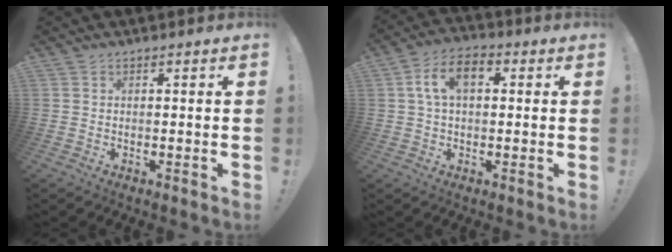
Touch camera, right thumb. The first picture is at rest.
{"total": 9.4, "force": [2.1, 5.7, 7.1], "torque": [-0.126, 0.014, 0.041]}